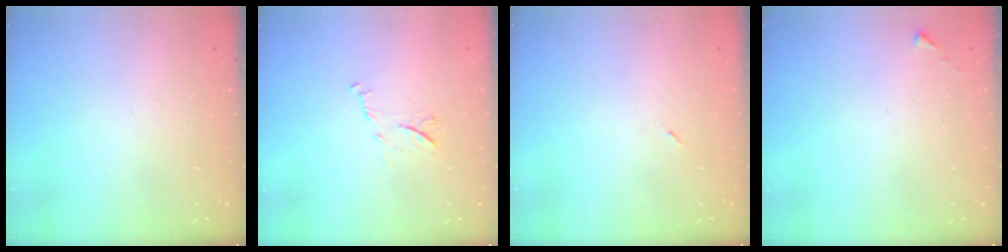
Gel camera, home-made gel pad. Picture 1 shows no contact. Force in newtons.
{"total": 7.5, "press": 7.4, "slide": 0.3}
{"total": 2.6, "press": 2.3, "slide": 1.2}
{"total": 2.7, "press": 2.6, "slide": 0.4}